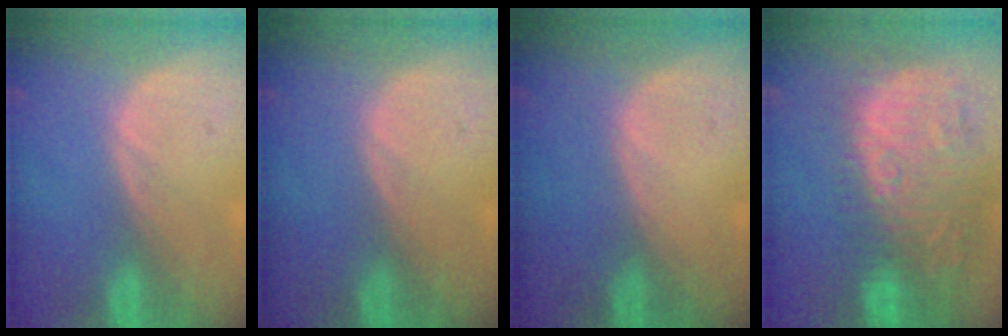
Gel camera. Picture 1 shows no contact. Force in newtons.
{"total": 0.0}
{"total": 0.0}
{"total": 13.7, "press": 12.2, "slide": 6.3}